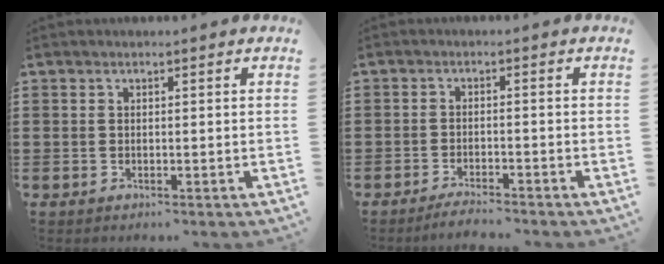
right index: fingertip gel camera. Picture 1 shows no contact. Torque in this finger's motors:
{"motor_torque": [-0.07, 0.00, 0.03, 0.00]}